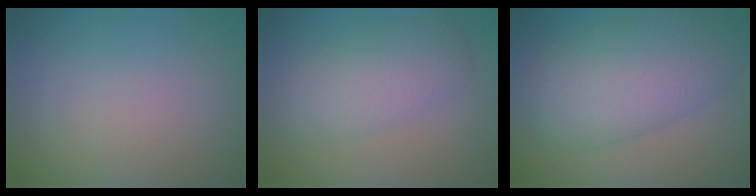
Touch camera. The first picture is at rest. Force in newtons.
{"total": 4.1, "press": 4.1, "slide": 0.1}
{"total": 8.4, "press": 8.4, "slide": 0.1}